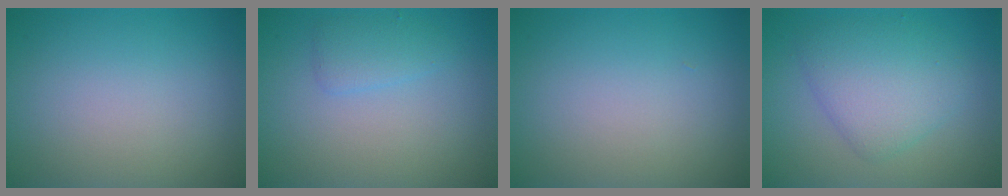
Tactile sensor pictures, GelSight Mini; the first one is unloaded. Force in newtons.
{"total": 1.7, "press": 1.7, "slide": 0.1}
{"total": 0.0}
{"total": 4.5, "press": 4.5, "slide": 0.1}